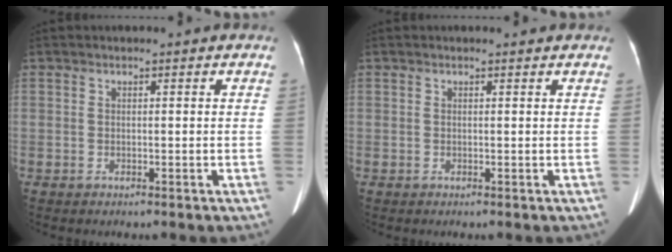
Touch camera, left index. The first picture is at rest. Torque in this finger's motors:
{"motor_torque": [0.06, -0.36, 0.00, -0.01]}